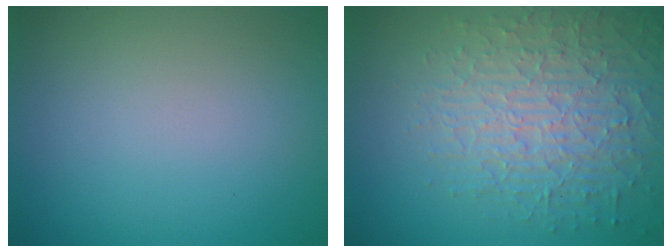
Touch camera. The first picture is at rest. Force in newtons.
{"total": 6.5, "press": 5.1, "slide": 4.0}